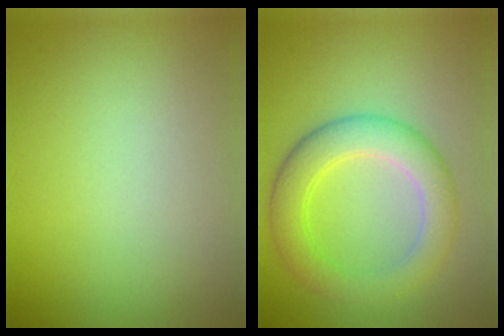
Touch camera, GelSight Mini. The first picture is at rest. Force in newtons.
{"total": 5.0, "press": 5.0, "slide": 0.3}